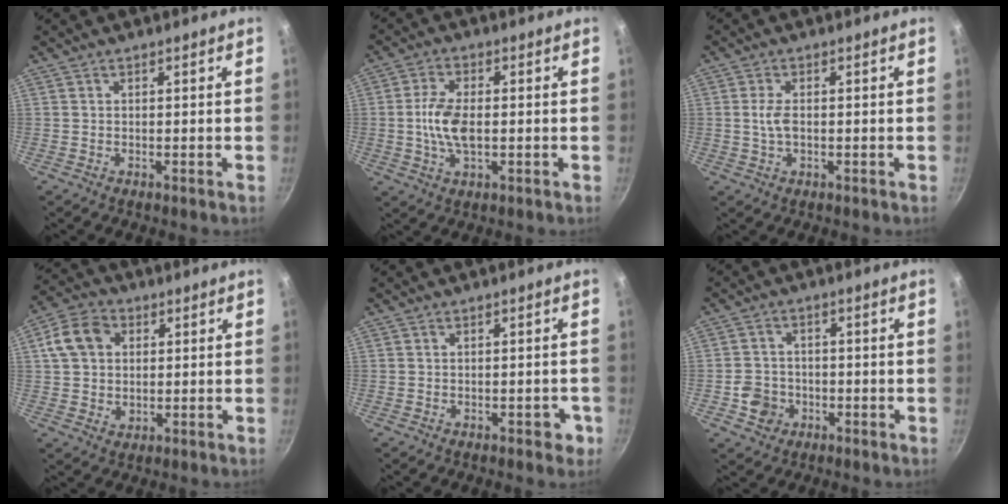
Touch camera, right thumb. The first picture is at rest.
{"total": 7.8, "force": [-0.4, 3.9, 6.7], "torque": [-0.131, 0.007, -0.011]}
{"total": 3.3, "force": [-0.1, 1.7, 2.8], "torque": [-0.054, 0.004, -0.003]}
{"total": 9.7, "force": [2.4, 7.6, 5.6], "torque": [-0.089, 0.004, 0.034]}
{"total": 2.6, "force": [-1.0, 1.5, 1.9], "torque": [-0.001, 0.016, -0.009]}
{"total": 5.5, "force": [-1.7, 4.8, 1.8], "torque": [-0.016, 0.022, -0.029]}